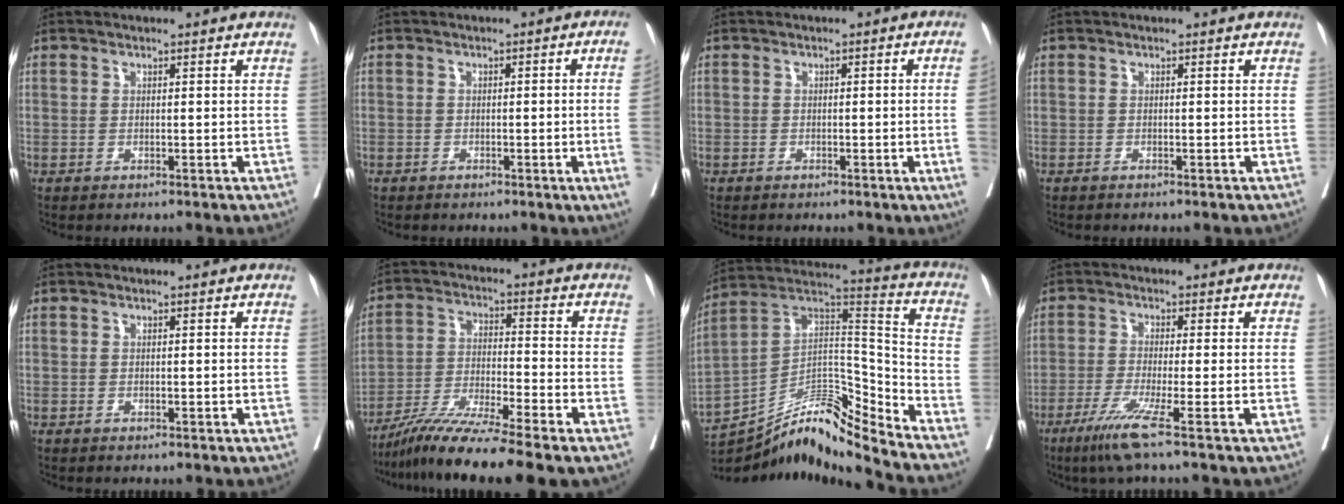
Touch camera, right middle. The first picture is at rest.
{"total": 5.2, "force": [-1.0, -1.3, 5.0], "torque": [-0.056, -0.005, -0.015]}
{"total": 3.1, "force": [-0.7, -0.8, 2.9], "torque": [-0.037, -0.001, -0.009]}
{"total": 0.0}
{"total": 0.0}
{"total": 11.7, "force": [-9.3, -1.3, 6.9], "torque": [-0.128, -0.034, -0.166]}
{"total": 17.0, "force": [-15.6, -0.6, 6.8], "torque": [-0.116, 0.061, -0.274]}
{"total": 6.2, "force": [-3.7, -1.2, 4.8], "torque": [-0.091, -0.020, -0.075]}